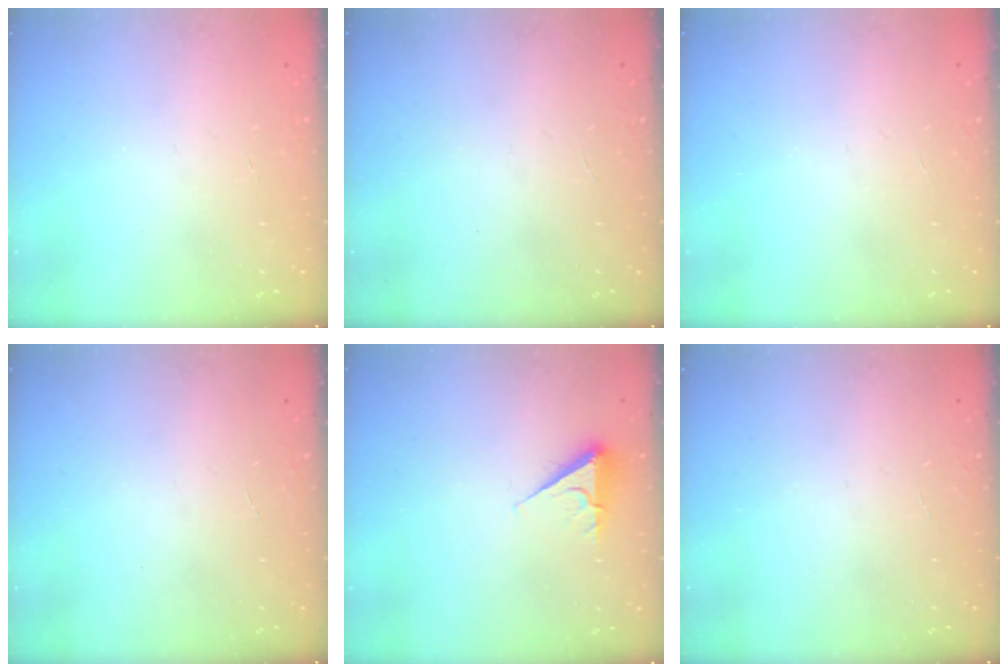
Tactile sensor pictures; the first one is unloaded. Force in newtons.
{"total": 0.0}
{"total": 0.0}
{"total": 0.0}
{"total": 4.4, "press": 4.3, "slide": 0.8}
{"total": 0.0}